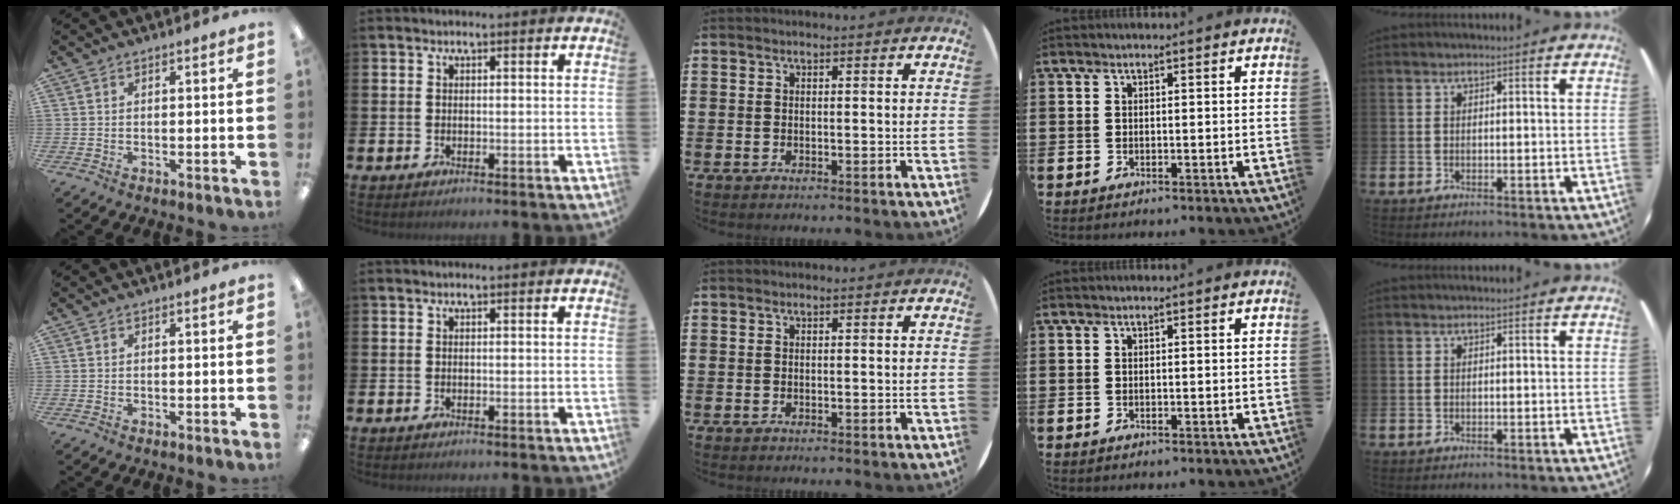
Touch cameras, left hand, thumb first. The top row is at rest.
{}